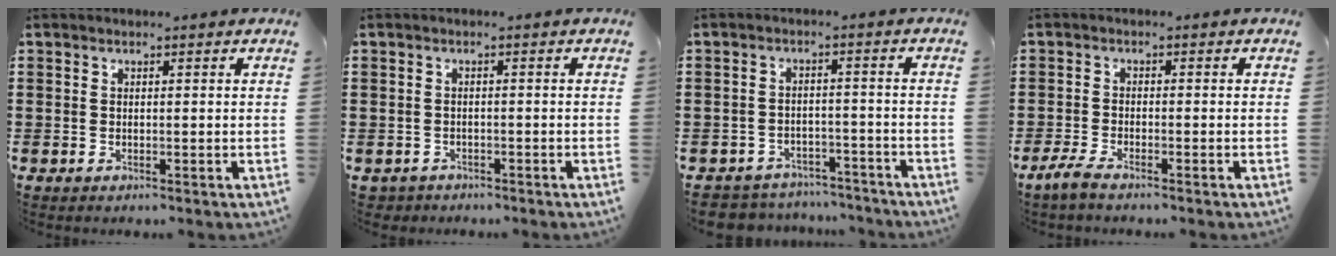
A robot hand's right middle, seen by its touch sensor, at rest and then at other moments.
{"total": 1.1, "force": [-1.0, 0.4, -0.1], "torque": [-0.003, 0.002, -0.025]}
{"total": 4.0, "force": [-3.9, 0.7, -0.2], "torque": [-0.005, 0.003, -0.085]}
{"total": 2.4, "force": [-1.9, 0.2, 1.5], "torque": [-0.041, -0.003, -0.040]}